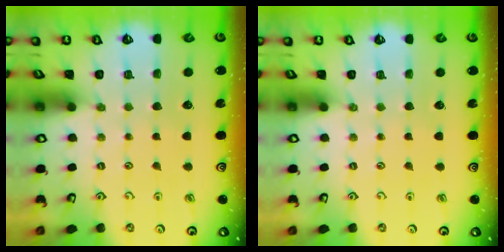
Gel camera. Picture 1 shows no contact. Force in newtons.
{"total": 0.0}